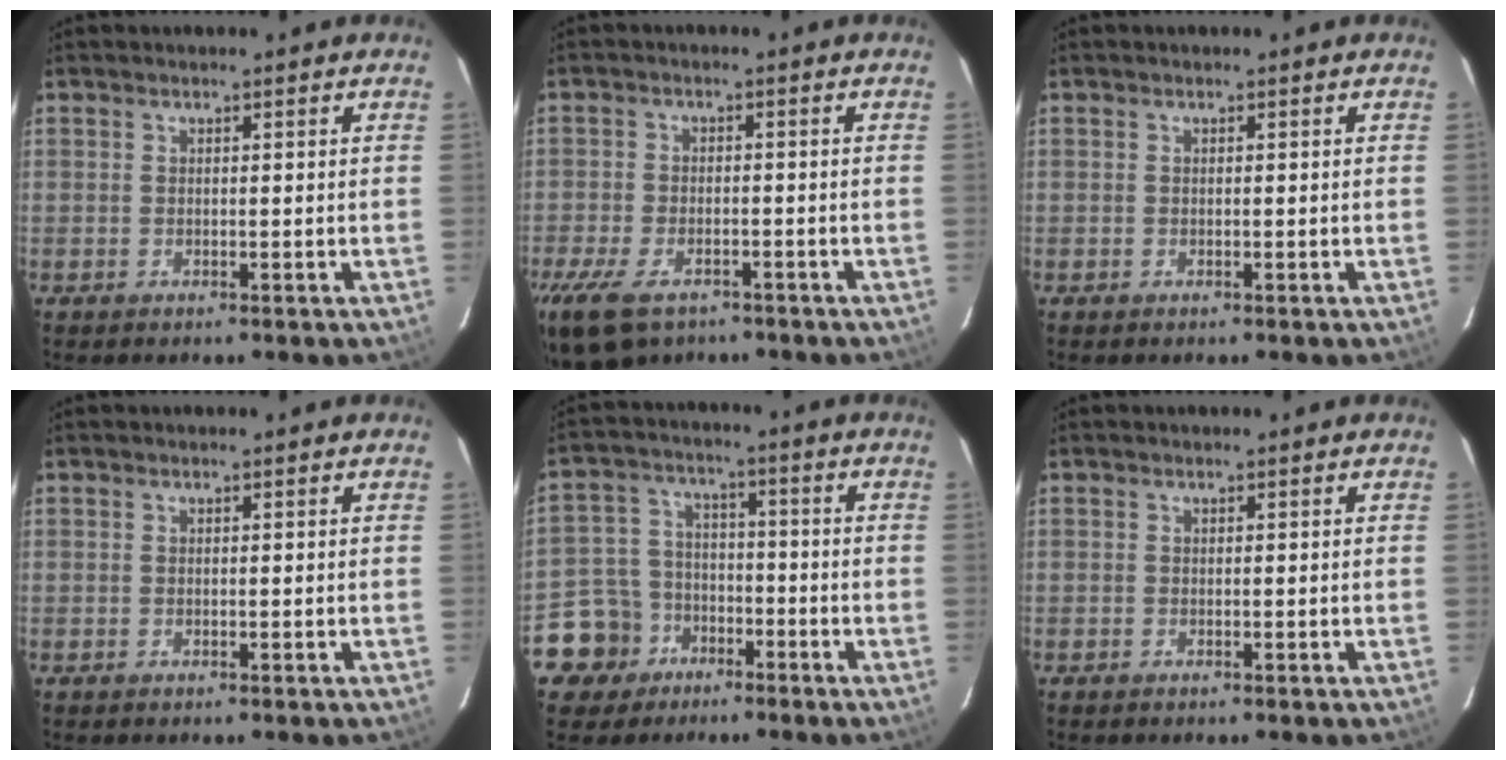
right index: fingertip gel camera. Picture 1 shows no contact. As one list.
[{"total": 11.9, "force": [-7.8, 6.1, 6.5], "torque": [-0.171, -0.032, -0.140]}, {"total": 0.0}, {"total": 0.0}, {"total": 9.6, "force": [-5.3, 7.9, 0.8], "torque": [-0.046, 0.032, -0.083]}, {"total": 0.0}]